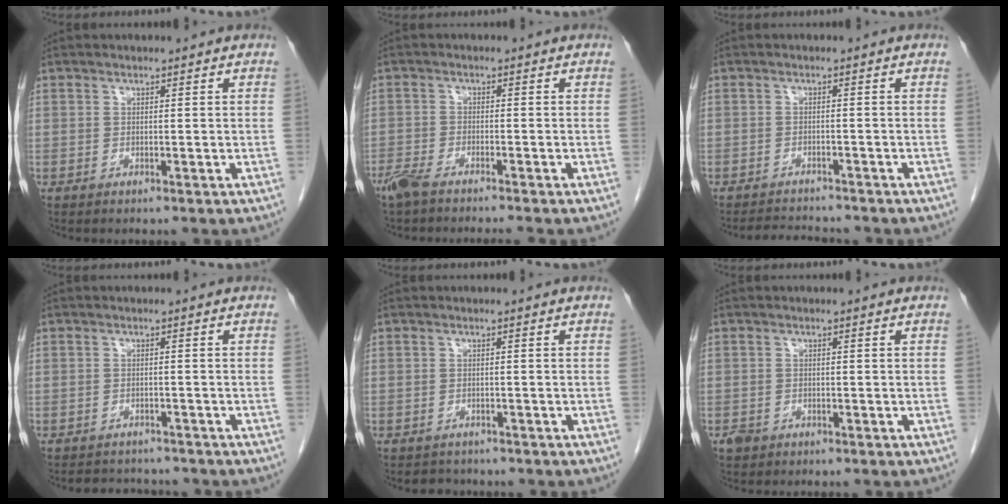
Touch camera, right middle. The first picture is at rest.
{"total": 5.4, "force": [-4.6, 0.1, 2.8], "torque": [-0.046, -0.014, -0.081]}
{"total": 4.0, "force": [-3.9, 0.5, 0.5], "torque": [-0.008, -0.011, -0.062]}
{"total": 5.4, "force": [-5.1, 1.7, 0.8], "torque": [-0.007, 0.001, -0.067]}
{"total": 2.2, "force": [-1.9, 1.1, -0.2], "torque": [-0.003, 0.001, -0.028]}
{"total": 1.5, "force": [-1.0, 1.0, 0.5], "torque": [-0.014, 0.002, -0.015]}